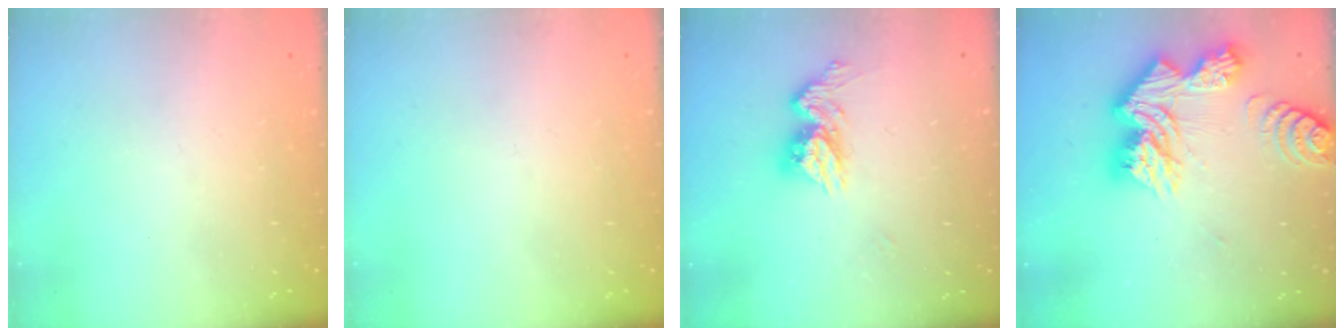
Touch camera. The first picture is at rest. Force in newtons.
{"total": 0.0}
{"total": 10.7, "press": 10.6, "slide": 1.0}
{"total": 20.1, "press": 20.0, "slide": 1.8}